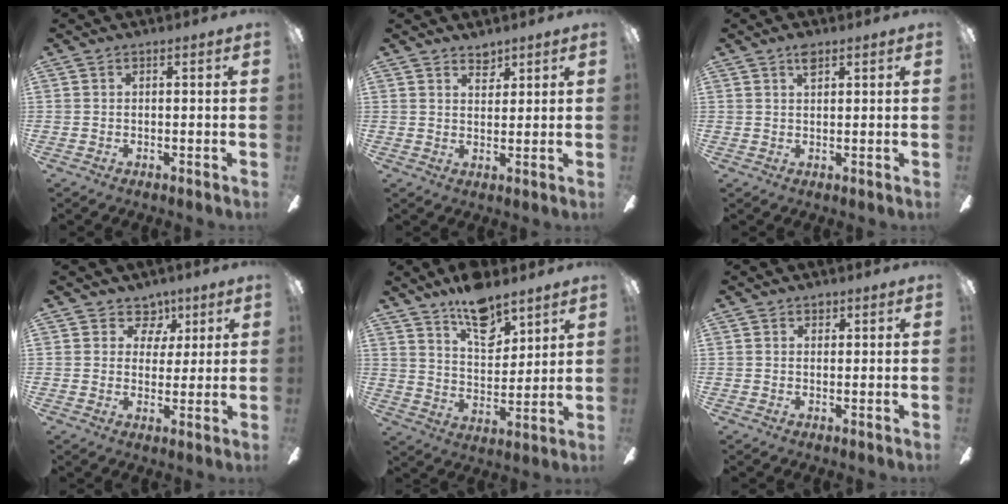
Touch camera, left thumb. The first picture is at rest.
{"total": 3.6, "force": [3.0, 1.7, 1.1], "torque": [-0.010, -0.014, 0.052]}
{"total": 2.5, "force": [1.7, 1.1, 1.5], "torque": [-0.028, 0.001, 0.029]}
{"total": 6.5, "force": [3.3, 5.3, 1.8], "torque": [-0.017, -0.014, 0.057]}
{"total": 13.0, "force": [9.6, 6.1, 6.3], "torque": [-0.096, -0.052, 0.173]}
{"total": 1.2, "force": [0.8, 0.8, 0.4], "torque": [0.000, 0.001, 0.013]}